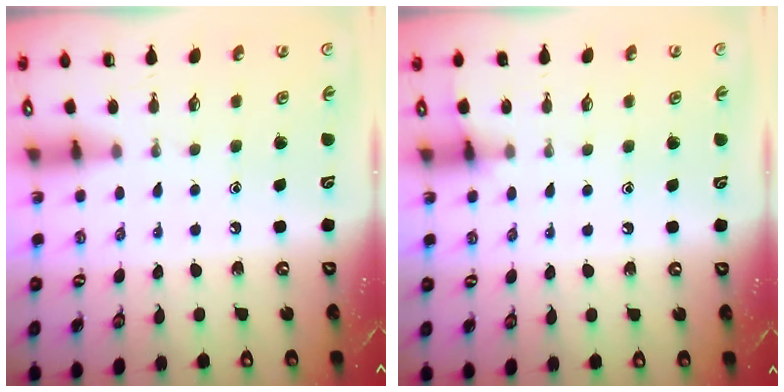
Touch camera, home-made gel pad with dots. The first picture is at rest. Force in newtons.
{"total": 5.3, "press": 5.3, "slide": 0.7}